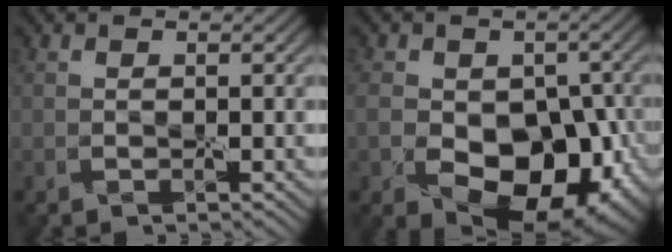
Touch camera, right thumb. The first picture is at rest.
{"total": 12.9, "force": [-3.7, 8.8, 8.6], "torque": [-0.123, -0.034, -0.039]}